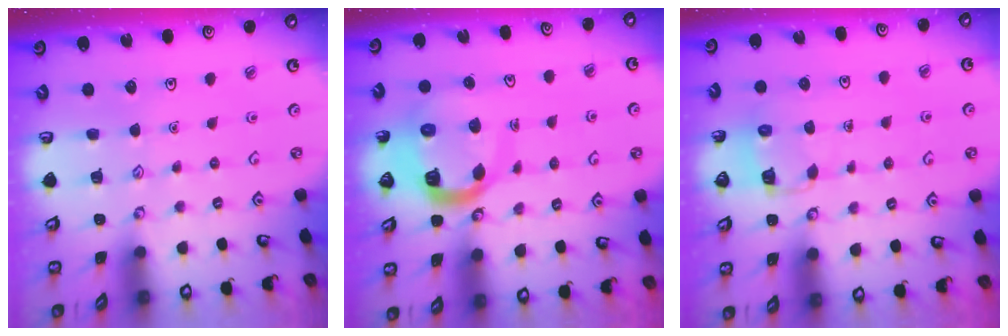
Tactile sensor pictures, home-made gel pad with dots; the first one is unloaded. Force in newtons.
{"total": 11.0, "press": 10.9, "slide": 1.3}
{"total": 5.2, "press": 5.2, "slide": 0.4}